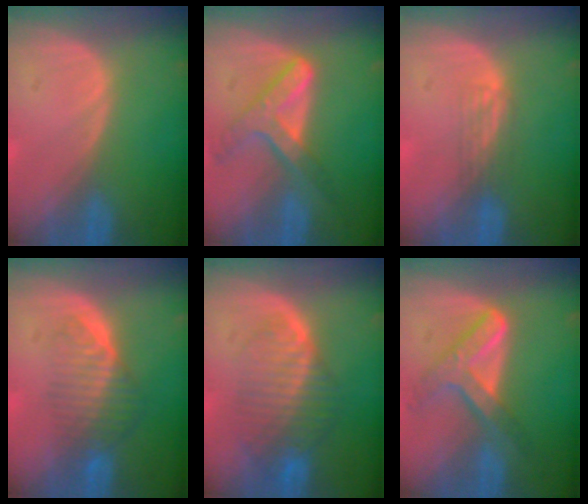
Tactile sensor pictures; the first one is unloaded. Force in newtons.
{"total": 7.3, "press": 6.2, "slide": 3.9}
{"total": 2.2, "press": 1.8, "slide": 1.2}
{"total": 6.5, "press": 5.5, "slide": 3.4}
{"total": 8.1, "press": 7.2, "slide": 3.8}
{"total": 7.2, "press": 6.2, "slide": 3.7}